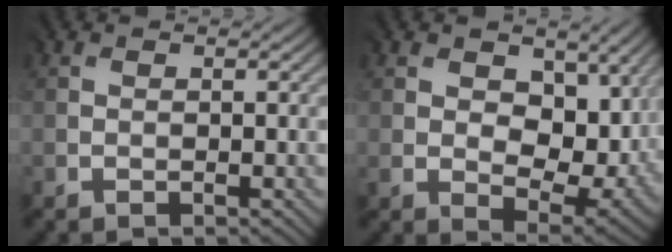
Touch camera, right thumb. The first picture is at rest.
{"total": 9.9, "force": [1.8, 6.3, 7.4], "torque": [-0.138, -0.020, 0.043]}